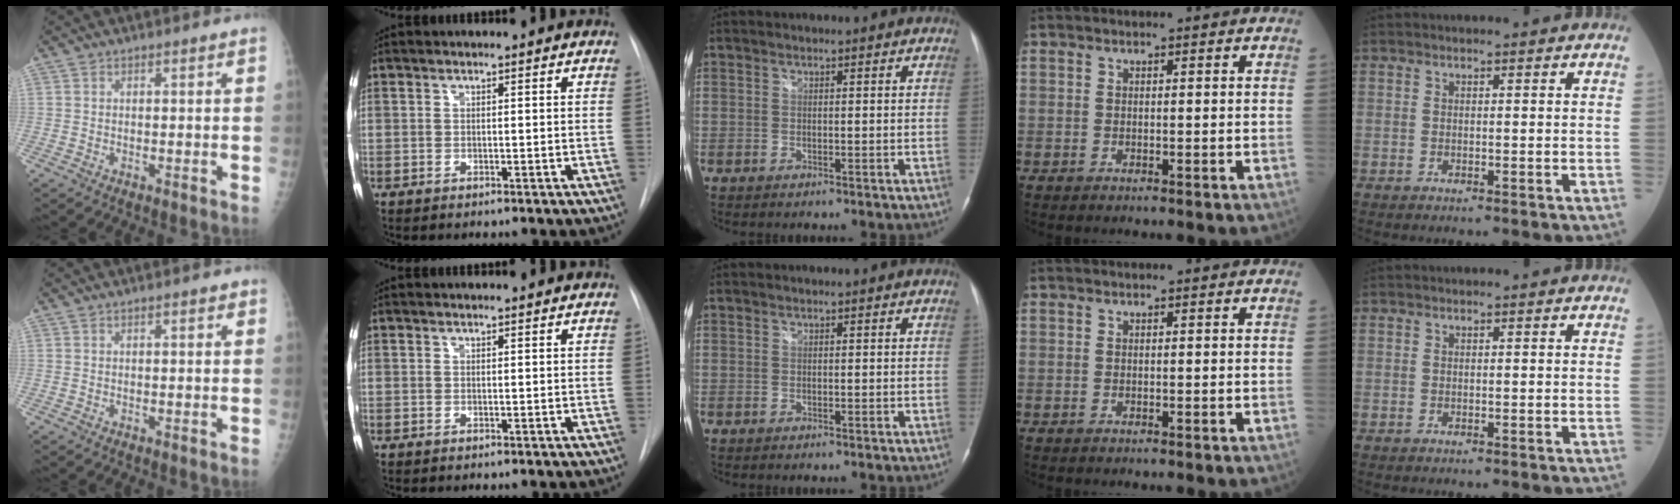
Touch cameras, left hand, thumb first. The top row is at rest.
{"thumb": {"total": 1.2, "force": [0.5, 0.4, 1.0], "torque": [-0.012, 0.002, 0.005]}, "index": {"total": 0.9, "force": [0.9, 0.1, 0.1], "torque": [-0.008, 0.005, 0.009]}}